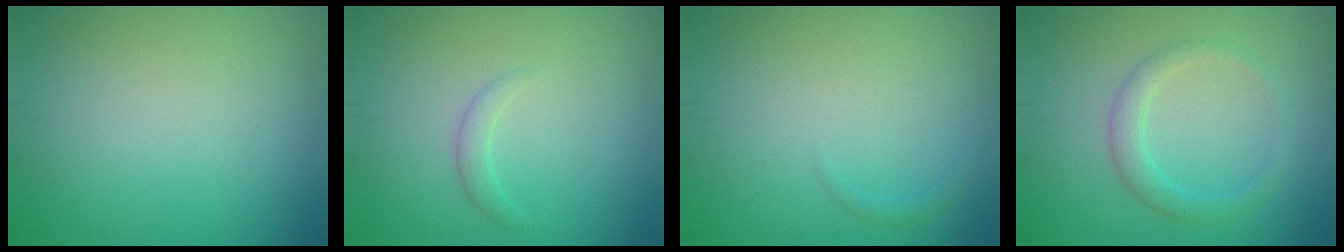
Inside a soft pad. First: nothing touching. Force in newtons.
{"total": 1.2, "press": 1.1, "slide": 0.2}
{"total": 0.7, "press": 0.7, "slide": 0.1}
{"total": 2.5, "press": 2.5, "slide": 0.1}